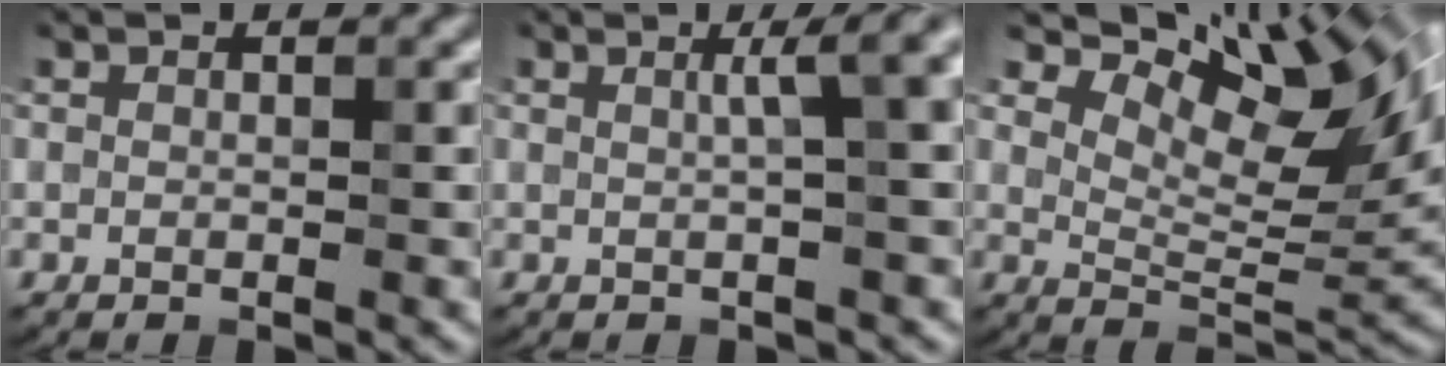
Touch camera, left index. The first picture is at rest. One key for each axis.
{"total": 4.4, "fx": 1.0, "fy": 1.2, "fz": 4.1, "tx": -0.032, "ty": 0.023, "tz": 0.011}
{"total": 11.8, "fx": 6.7, "fy": 4.6, "fz": 8.5, "tx": -0.125, "ty": 0.012, "tz": 0.111}